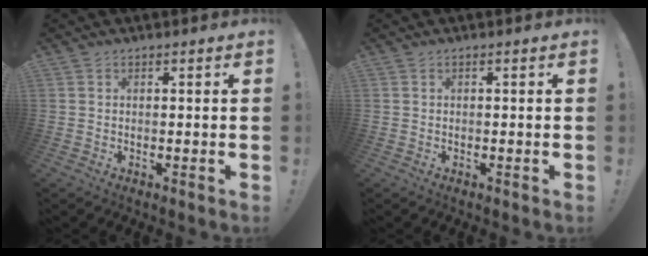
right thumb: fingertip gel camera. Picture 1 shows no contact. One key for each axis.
{"total": 0.0}